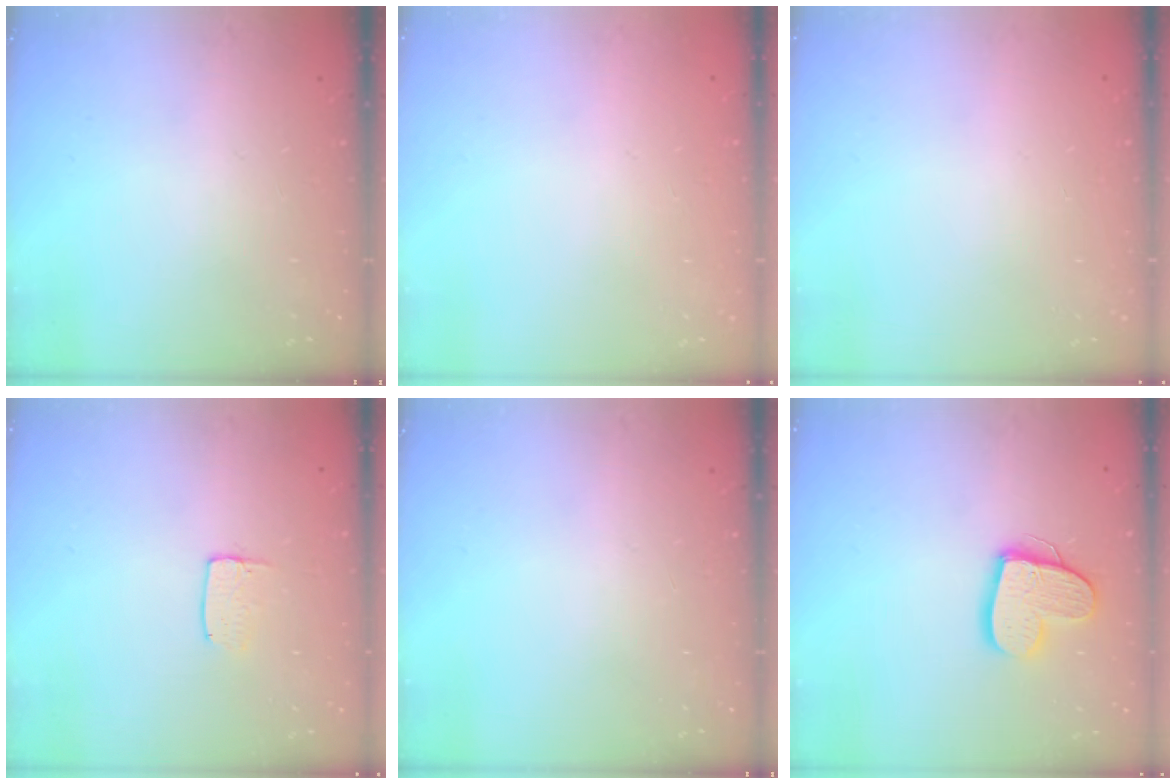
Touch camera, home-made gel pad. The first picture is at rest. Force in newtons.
{"total": 0.7, "press": 0.6, "slide": 0.3}
{"total": 0.0}
{"total": 3.4, "press": 3.3, "slide": 0.3}
{"total": 0.0}
{"total": 12.9, "press": 12.9, "slide": 1.0}